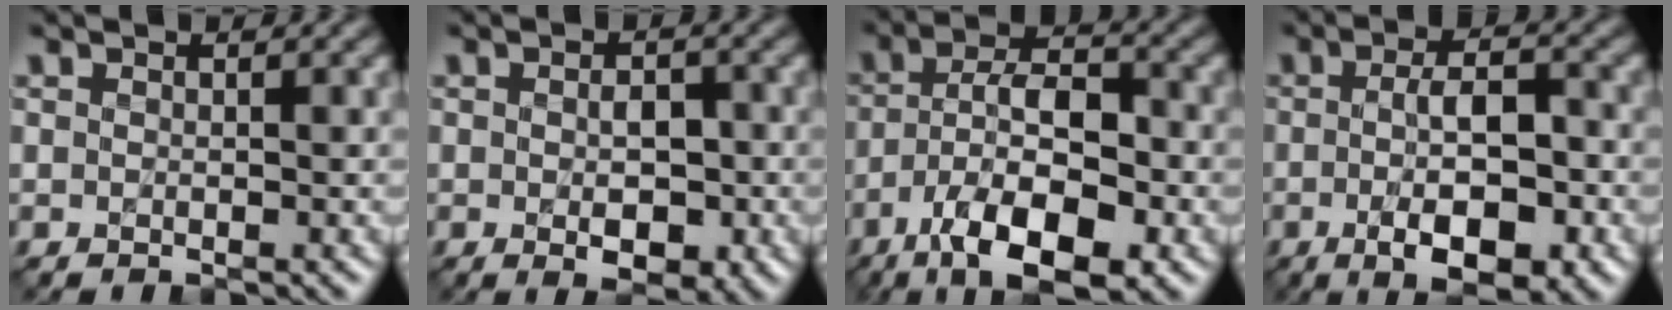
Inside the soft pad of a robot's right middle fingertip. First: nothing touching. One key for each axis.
{"total": 3.6, "fx": -0.6, "fy": 2.0, "fz": 3.0, "tx": -0.043, "ty": -0.002, "tz": -0.007}
{"total": 10.3, "fx": -5.0, "fy": 4.2, "fz": 8.0, "tx": -0.144, "ty": 0.000, "tz": -0.089}
{"total": 6.8, "fx": -1.9, "fy": 2.4, "fz": 6.1, "tx": -0.096, "ty": 0.000, "tz": -0.031}